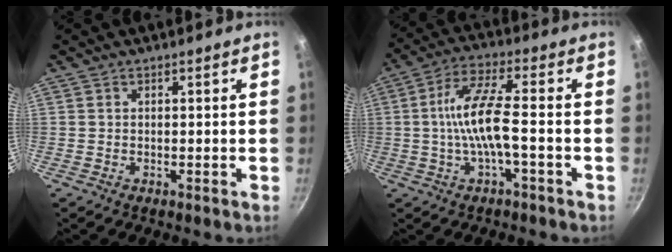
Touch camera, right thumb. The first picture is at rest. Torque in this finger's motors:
{"motor_torque": [1.73, 3.28, 1.09, 0.00, 0.15]}